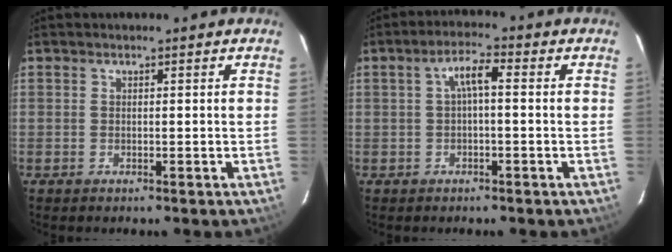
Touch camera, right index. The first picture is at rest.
{"total": 3.8, "force": [0.0, 1.1, 3.6], "torque": [-0.070, 0.013, 0.004]}